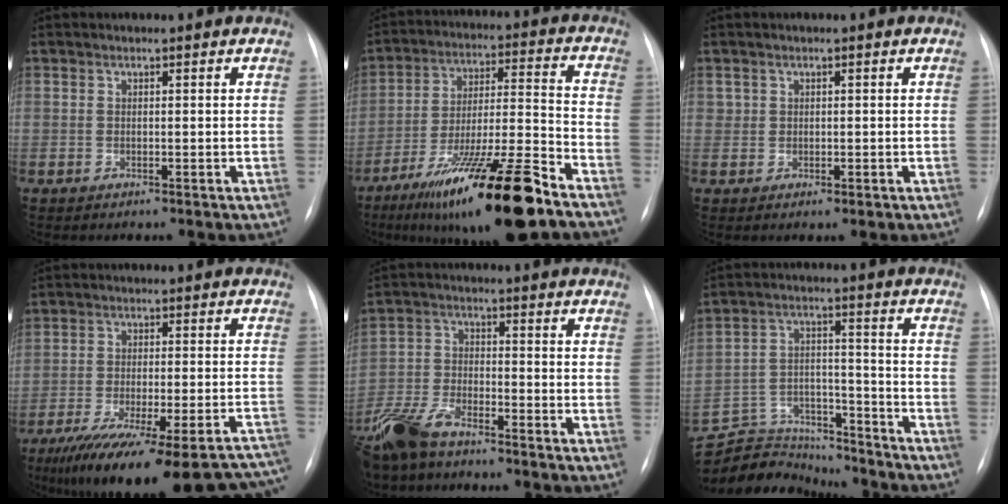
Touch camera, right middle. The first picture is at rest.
{"total": 20.2, "force": [-13.2, 1.2, 15.2], "torque": [-0.233, -0.023, -0.219]}
{"total": 1.1, "force": [0.1, 1.0, 0.2], "torque": [-0.008, -0.002, 0.005]}
{"total": 27.6, "force": [-22.4, 4.8, 15.3], "torque": [-0.179, -0.023, -0.298]}
{"total": 9.4, "force": [-7.7, 2.9, 4.5], "torque": [-0.103, -0.018, -0.149]}
{"total": 15.2, "force": [-14.6, 4.1, 1.4], "torque": [-0.040, 0.039, -0.228]}